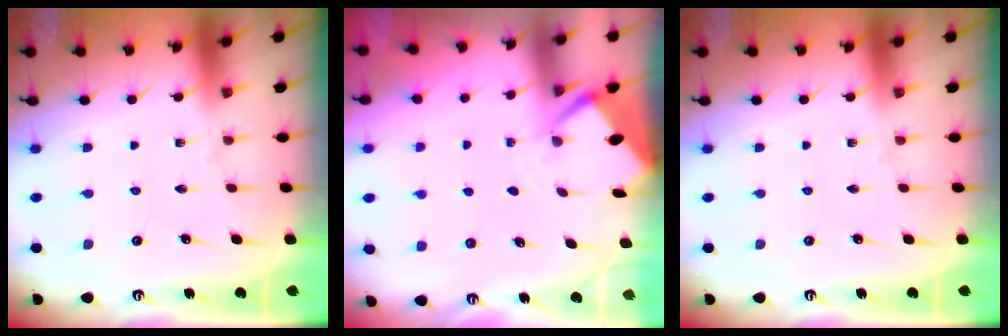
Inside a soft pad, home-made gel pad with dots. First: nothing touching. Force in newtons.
{"total": 2.6, "press": 2.6, "slide": 0.4}
{"total": 0.0}